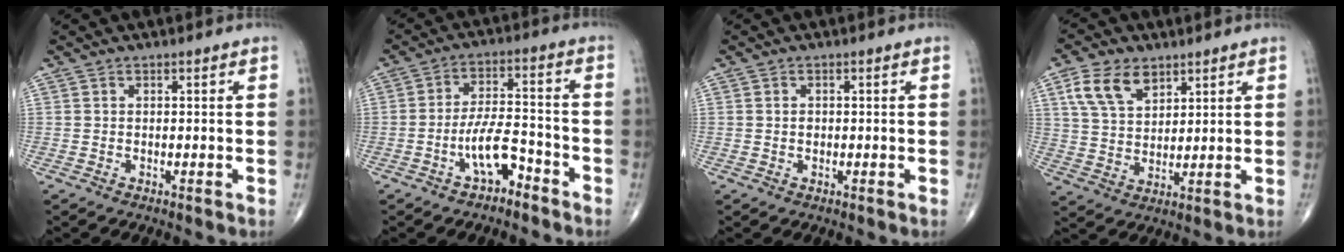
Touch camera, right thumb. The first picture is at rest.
{"total": 7.6, "force": [-4.3, 3.2, 5.3], "torque": [-0.089, 0.042, -0.076]}
{"total": 1.0, "force": [0.0, 0.7, 0.6], "torque": [-0.006, 0.000, 0.001]}
{"total": 9.3, "force": [5.0, 5.7, 5.4], "torque": [-0.089, -0.015, 0.099]}